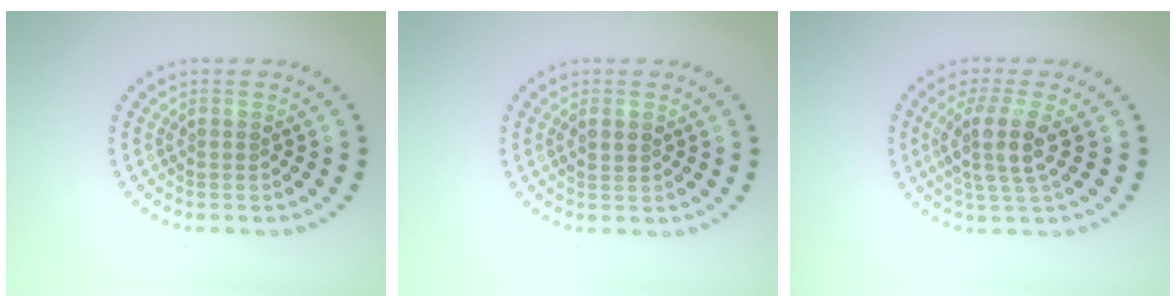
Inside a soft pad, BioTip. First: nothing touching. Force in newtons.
{"total": 0.8, "press": 0.8, "slide": 0.1}
{"total": 3.7, "press": 2.9, "slide": 2.2}